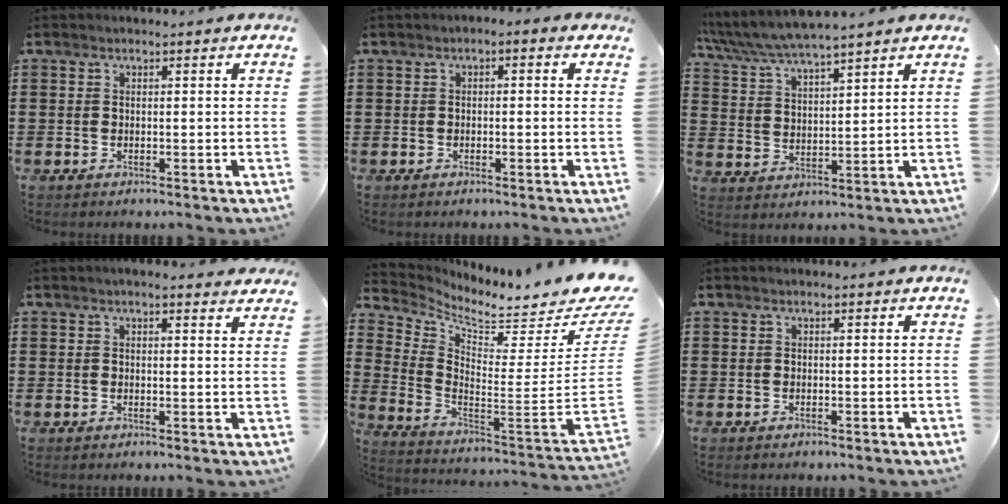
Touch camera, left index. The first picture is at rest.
{"total": 0.9, "force": [-0.7, 0.4, 0.5], "torque": [-0.012, 0.000, -0.014]}
{"total": 5.0, "force": [4.7, -0.1, 1.7], "torque": [-0.052, -0.025, 0.080]}
{"total": 2.3, "force": [2.2, 0.2, 0.8], "torque": [-0.020, 0.001, 0.040]}
{"total": 4.6, "force": [3.8, 0.5, 2.5], "torque": [-0.070, -0.055, 0.055]}
{"total": 0.0}